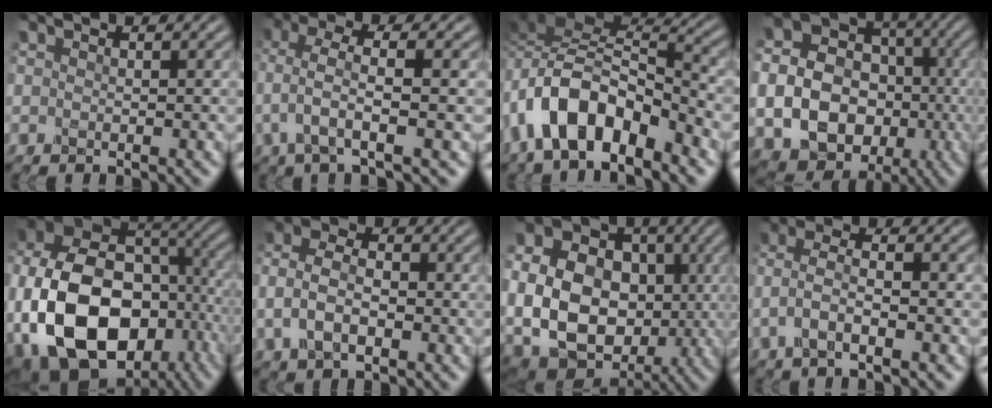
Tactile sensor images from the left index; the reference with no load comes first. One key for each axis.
{"total": 4.4, "fx": -0.5, "fy": 1.1, "fz": 4.2, "tx": -0.090, "ty": 0.010, "tz": -0.012}
{"total": 9.7, "fx": -5.1, "fy": 4.7, "fz": 6.8, "tx": -0.118, "ty": 0.010, "tz": -0.103}
{"total": 16.9, "fx": -3.3, "fy": 14.7, "fz": 7.6, "tx": -0.163, "ty": -0.028, "tz": -0.059}
{"total": 20.1, "fx": -5.3, "fy": 14.5, "fz": 12.9, "tx": -0.281, "ty": -0.021, "tz": -0.077}
{"total": 4.7, "fx": -0.7, "fy": 3.1, "fz": 3.5, "tx": -0.072, "ty": 0.002, "tz": -0.020}
{"total": 15.1, "fx": -0.4, "fy": 12.0, "fz": 9.2, "tx": -0.180, "ty": 0.002, "tz": -0.004}
{"total": 3.8, "fx": -1.0, "fy": 1.2, "fz": 3.4, "tx": -0.073, "ty": 0.004, "tz": -0.025}